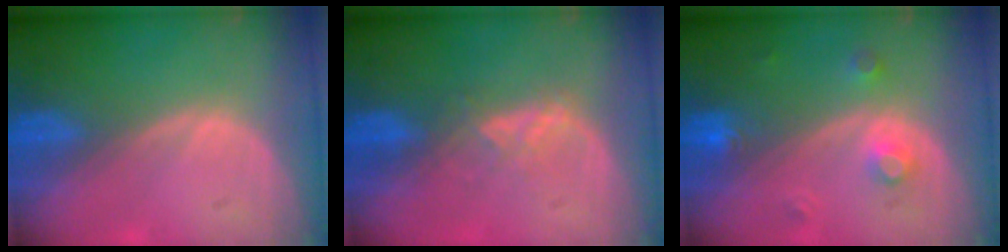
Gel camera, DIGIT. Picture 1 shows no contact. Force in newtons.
{"total": 2.9, "press": 2.8, "slide": 0.7}
{"total": 3.2, "press": 2.9, "slide": 1.1}